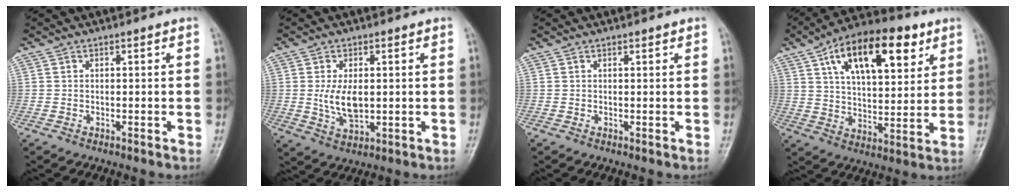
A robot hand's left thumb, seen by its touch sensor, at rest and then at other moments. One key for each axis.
{"total": 6.7, "fx": 0.3, "fy": 3.7, "fz": 5.6, "tx": -0.103, "ty": -0.009, "tz": 0.012}
{"total": 0.6, "fx": 0.5, "fy": 0.2, "fz": 0.4, "tx": -0.005, "ty": -0.002, "tz": 0.005}
{"total": 19.5, "fx": 9.0, "fy": 9.2, "fz": 14.6, "tx": -0.200, "ty": -0.017, "tz": 0.147}